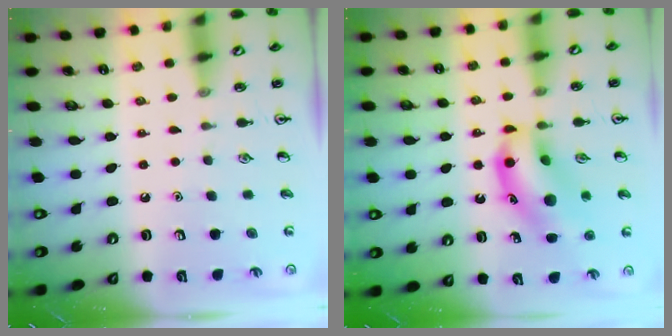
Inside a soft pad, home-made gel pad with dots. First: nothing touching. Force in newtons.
{"total": 14.6, "press": 14.4, "slide": 2.1}